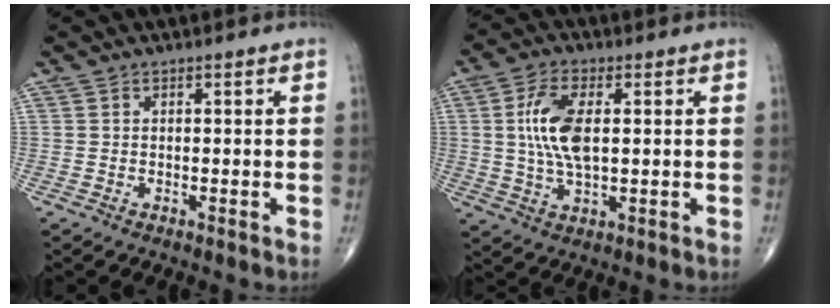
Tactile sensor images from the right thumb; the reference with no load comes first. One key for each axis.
{"total": 9.6, "fx": 1.2, "fy": 4.3, "fz": 8.5, "tx": -0.175, "ty": -0.002, "tz": 0.025}